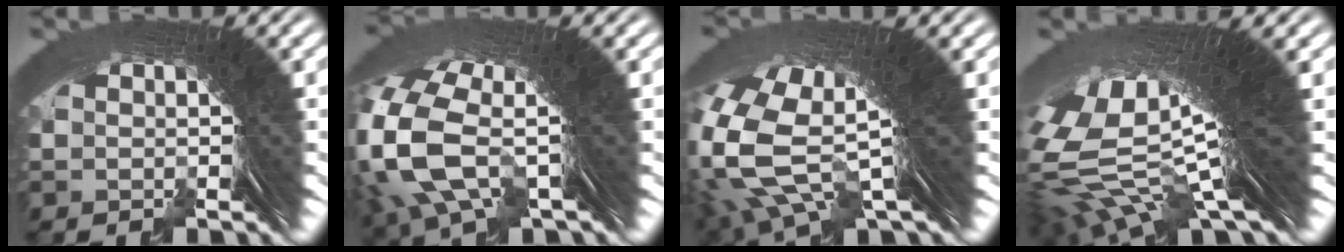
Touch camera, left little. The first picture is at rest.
{"total": 10.2, "force": [1.4, 6.6, 7.7], "torque": [-0.201, -0.017, 0.022]}
{"total": 13.0, "force": [2.2, 8.2, 9.8], "torque": [-0.229, -0.017, 0.038]}
{"total": 17.9, "force": [4.3, 7.9, 15.5], "torque": [-0.290, -0.015, 0.077]}